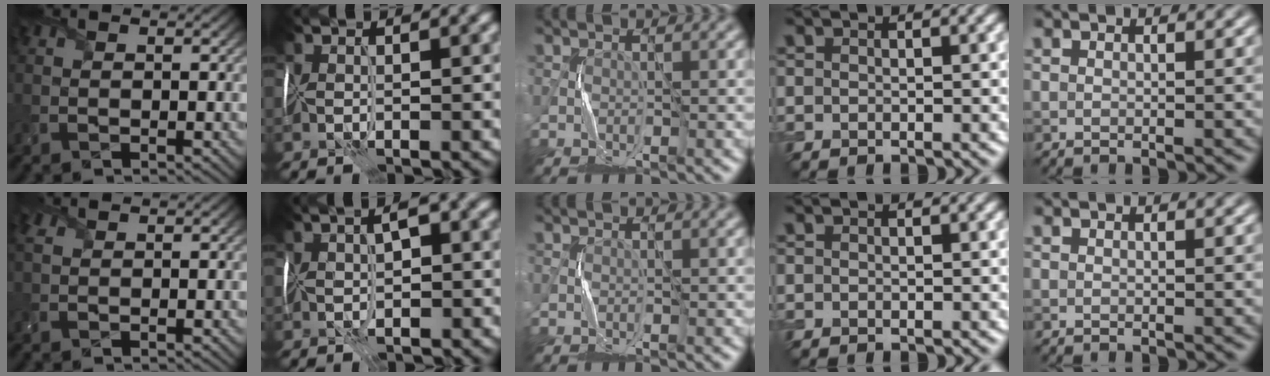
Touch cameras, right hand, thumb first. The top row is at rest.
{"thumb": {"total": 1.5, "force": [1.2, 0.5, 0.6], "torque": [-0.021, 0.009, 0.028]}, "index": {"total": 3.2, "force": [0.5, 1.8, 2.7], "torque": [-0.031, 0.016, 0.010]}}